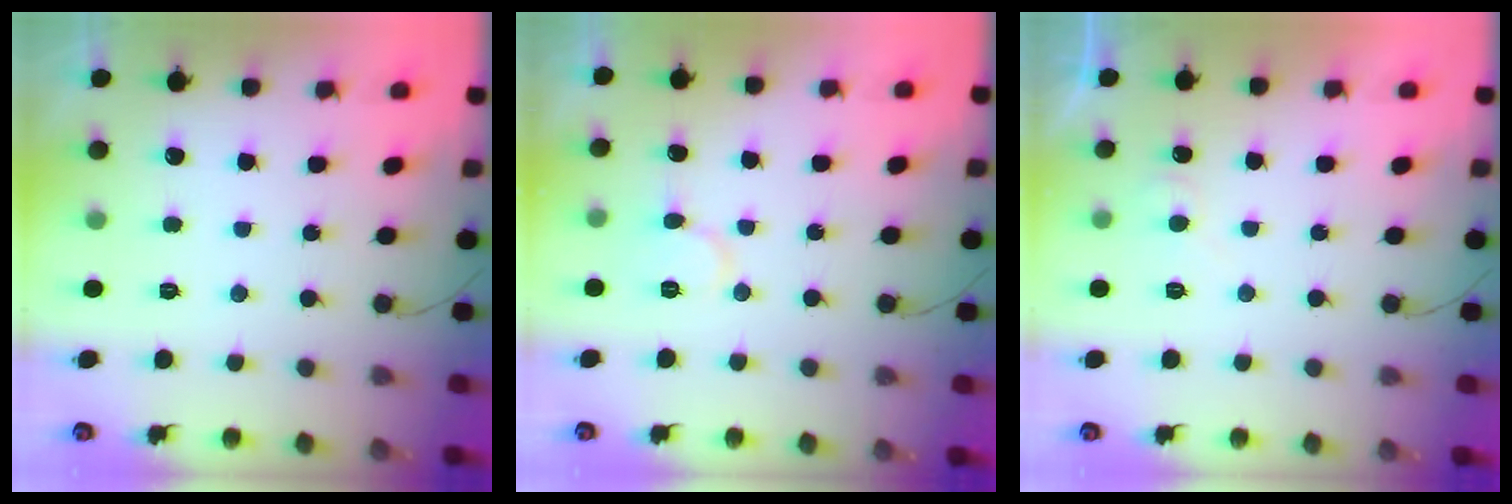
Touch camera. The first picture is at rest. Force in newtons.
{"total": 6.9, "press": 6.9, "slide": 0.4}
{"total": 4.5, "press": 4.4, "slide": 0.5}